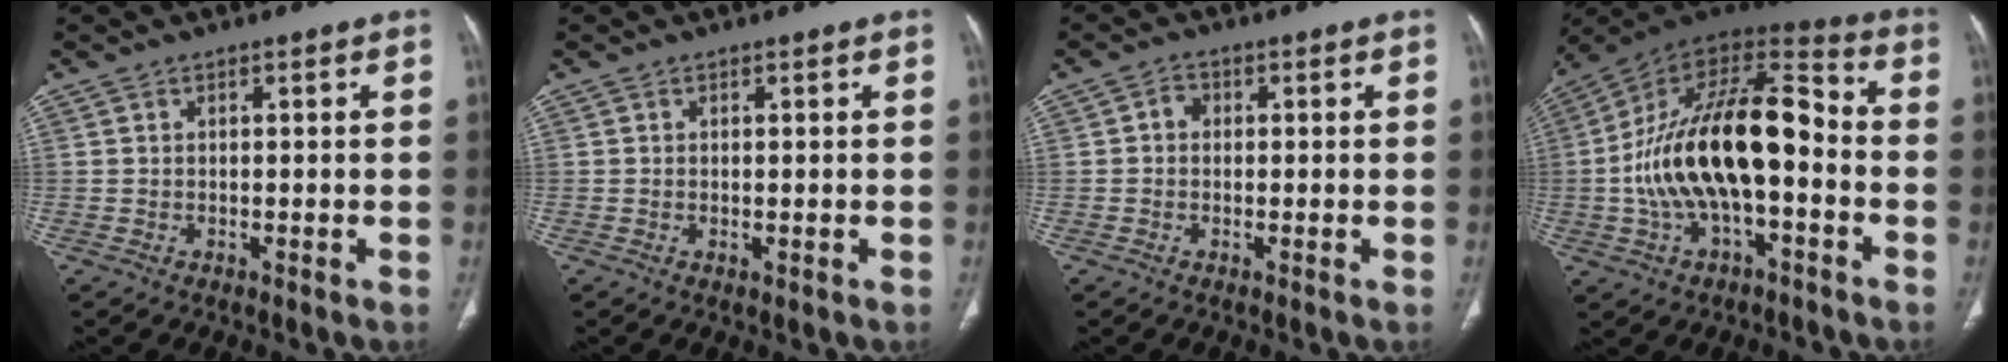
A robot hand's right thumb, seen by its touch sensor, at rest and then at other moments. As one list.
[{"total": 0.5, "force": [-0.1, 0.2, 0.5], "torque": [-0.015, -0.004, 0.001]}, {"total": 2.1, "force": [0.1, 1.8, 1.1], "torque": [-0.009, 0.009, -0.004]}, {"total": 23.3, "force": [-2.9, 11.1, 20.3], "torque": [-0.354, 0.049, -0.050]}]